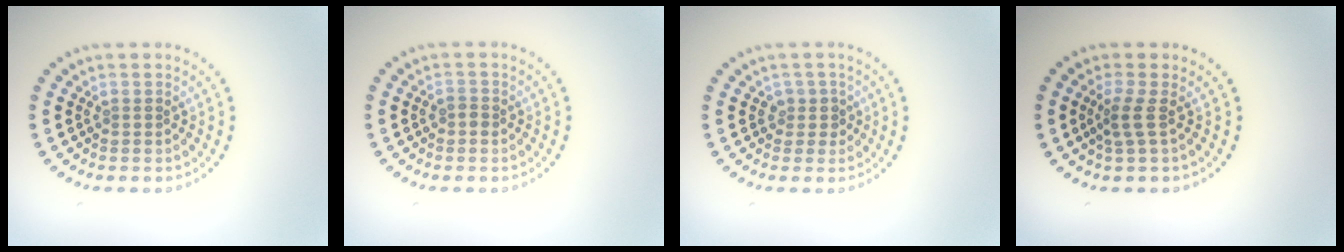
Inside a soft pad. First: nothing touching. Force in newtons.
{"total": 0.9, "press": 0.9, "slide": 0.2}
{"total": 1.5, "press": 1.2, "slide": 0.9}
{"total": 1.9, "press": 1.2, "slide": 1.5}